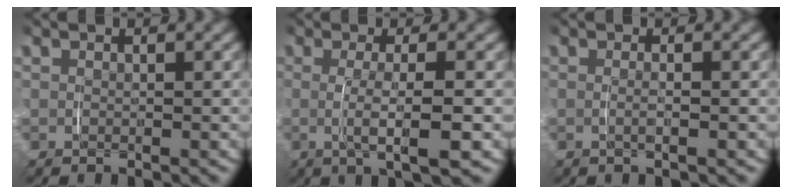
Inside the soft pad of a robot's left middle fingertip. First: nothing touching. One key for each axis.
{"total": 4.7, "fx": -0.6, "fy": 0.5, "fz": 4.6, "tx": -0.073, "ty": -0.003, "tz": -0.008}
{"total": 1.1, "fx": -0.2, "fy": -0.1, "fz": 1.1, "tx": -0.018, "ty": -0.002, "tz": -0.002}